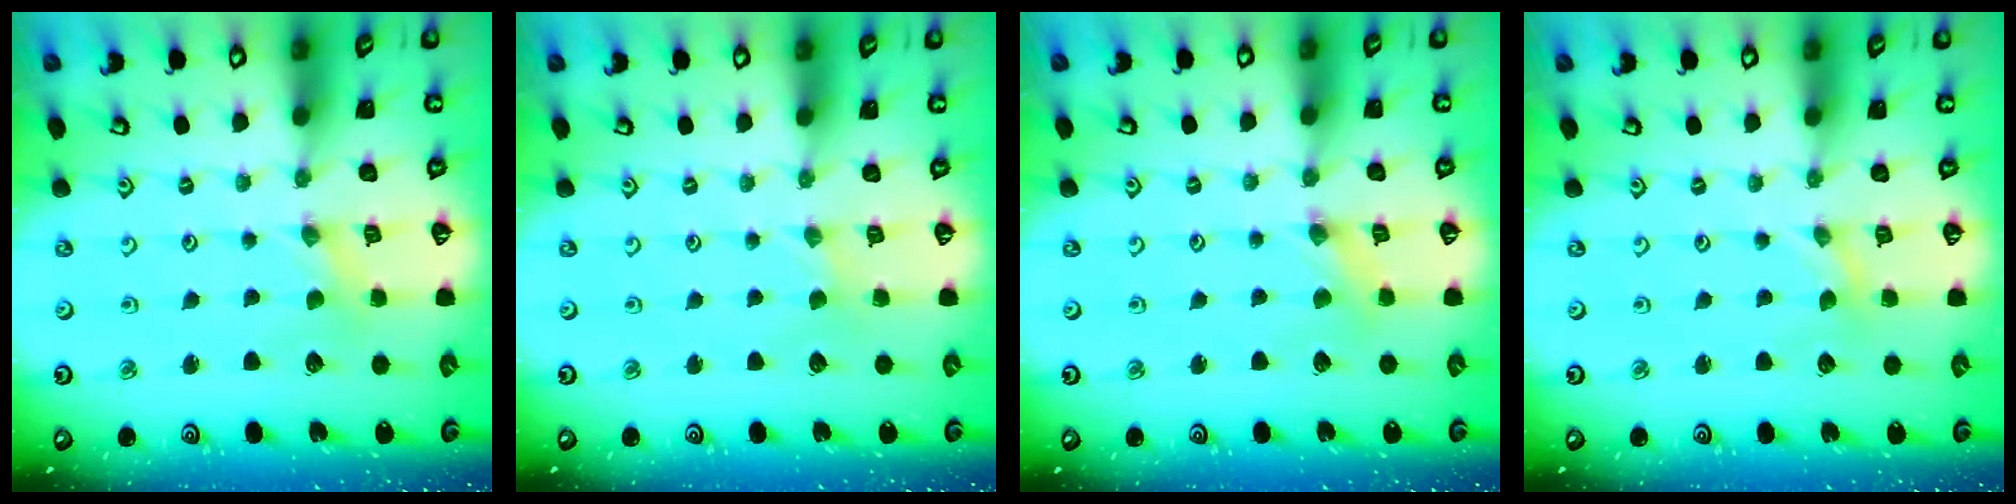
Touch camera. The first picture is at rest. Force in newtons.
{"total": 0.0}
{"total": 0.9, "press": 0.9, "slide": 0.2}
{"total": 0.0}